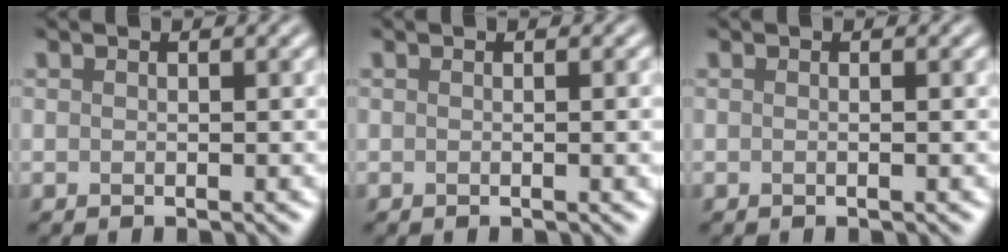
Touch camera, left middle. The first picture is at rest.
{"total": 1.9, "force": [0.0, 0.8, 1.8], "torque": [-0.012, -0.001, -0.010]}
{"total": 0.9, "force": [0.1, 0.5, 0.8], "torque": [-0.002, -0.010, -0.010]}